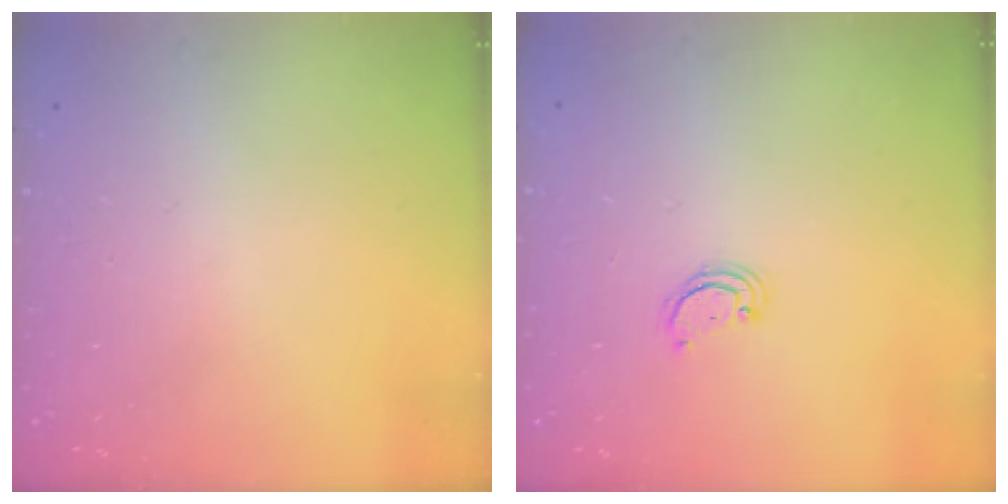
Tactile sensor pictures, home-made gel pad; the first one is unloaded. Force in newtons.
{"total": 2.2, "press": 2.2, "slide": 0.2}